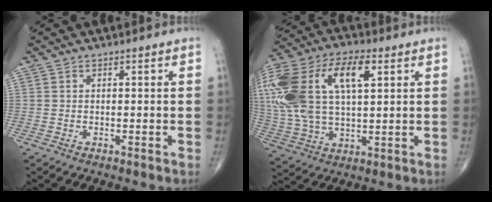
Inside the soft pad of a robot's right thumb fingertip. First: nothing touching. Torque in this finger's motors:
{"motor_torque": [2.36, 2.65, 2.08, 0.67, 0.27]}